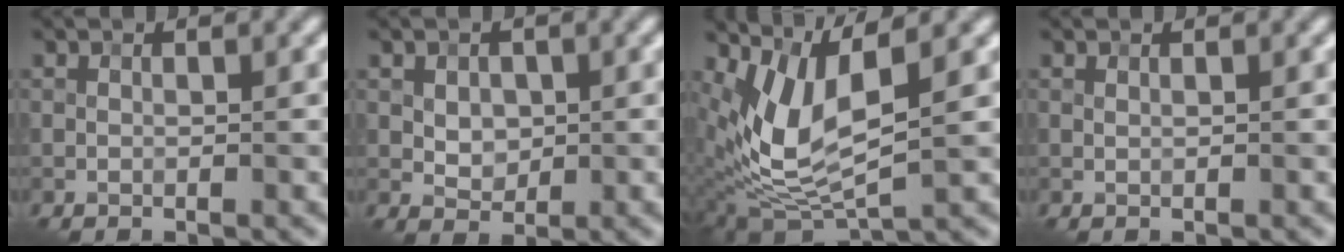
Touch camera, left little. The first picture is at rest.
{"total": 2.0, "force": [0.3, 1.5, 1.3], "torque": [-0.022, -0.001, 0.008]}
{"total": 7.0, "force": [2.0, 2.9, 6.0], "torque": [-0.137, -0.017, 0.044]}
{"total": 0.0}